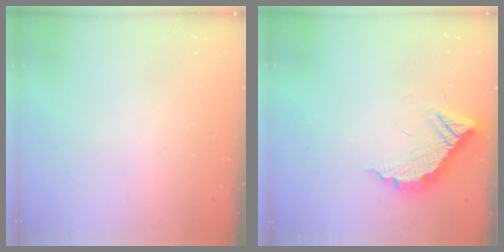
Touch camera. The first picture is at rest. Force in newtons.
{"total": 12.0, "press": 12.0, "slide": 0.7}